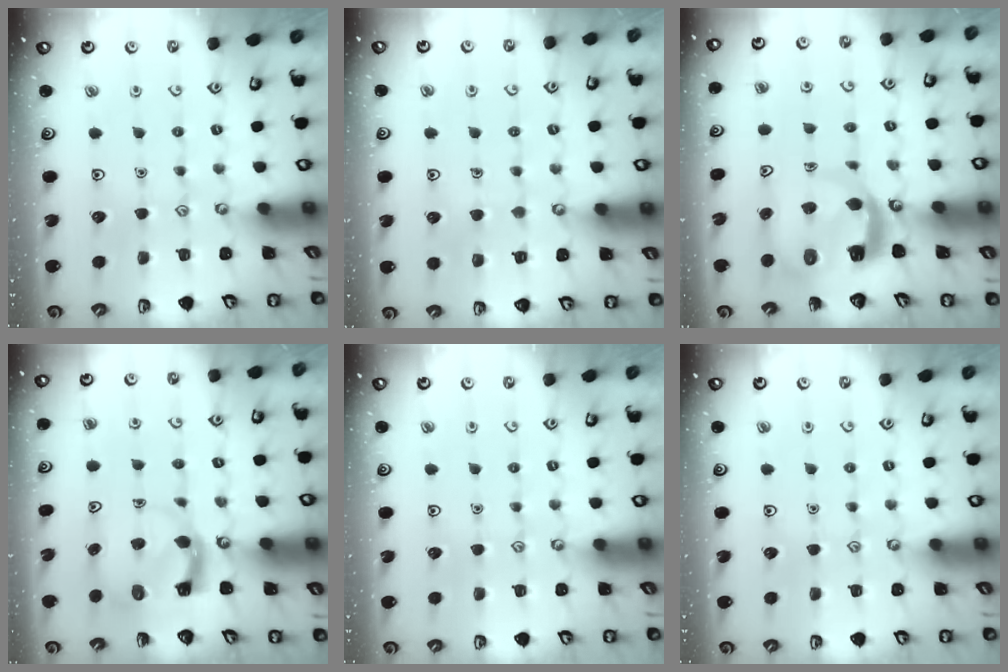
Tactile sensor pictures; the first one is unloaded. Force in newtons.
{"total": 4.6, "press": 4.6, "slide": 0.3}
{"total": 5.8, "press": 5.7, "slide": 0.7}
{"total": 3.9, "press": 3.9, "slide": 0.4}
{"total": 0.0}
{"total": 0.0}